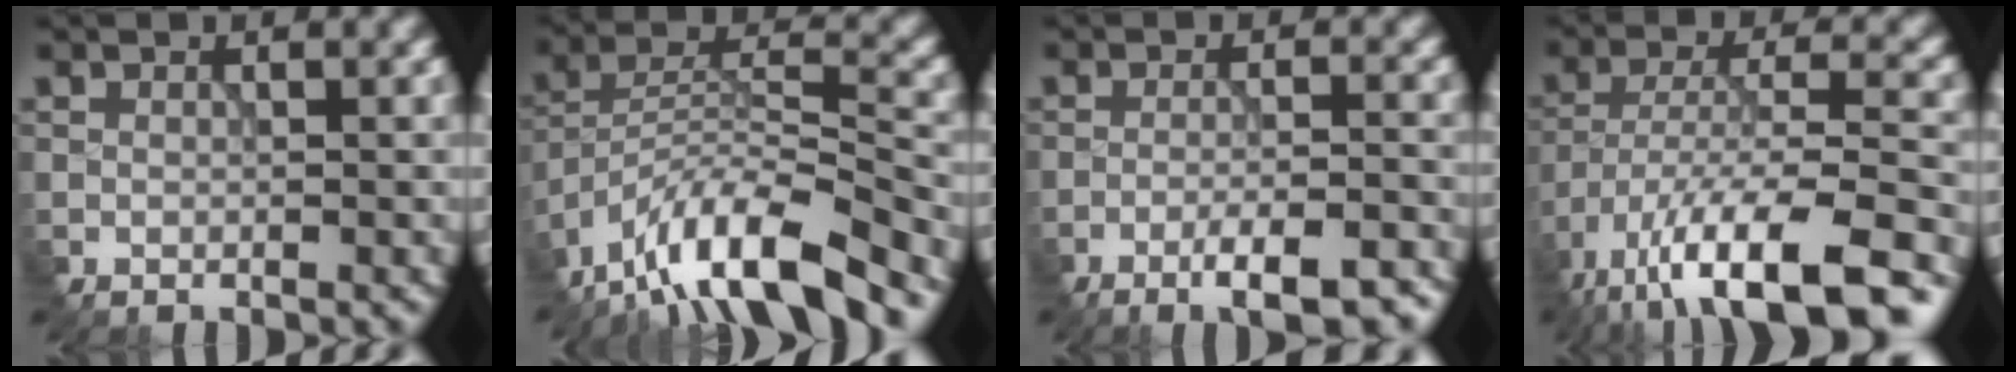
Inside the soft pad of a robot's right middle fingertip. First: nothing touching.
{"total": 12.0, "force": [-9.4, 2.9, 6.9], "torque": [-0.120, 0.016, -0.172]}
{"total": 5.9, "force": [-4.0, 1.2, 4.1], "torque": [-0.063, 0.003, -0.061]}
{"total": 13.7, "force": [-9.3, 4.0, 9.3], "torque": [-0.179, -0.003, -0.148]}